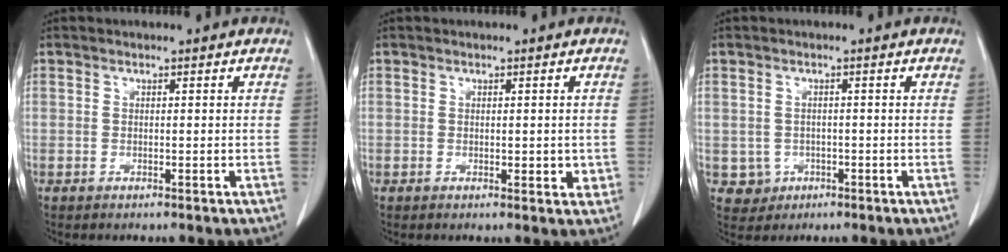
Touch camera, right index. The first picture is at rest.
{"total": 2.6, "force": [0.0, 1.4, 2.1], "torque": [-0.019, -0.002, 0.005]}
{"total": 3.2, "force": [-0.8, 3.1, 0.2], "torque": [0.004, 0.007, -0.008]}